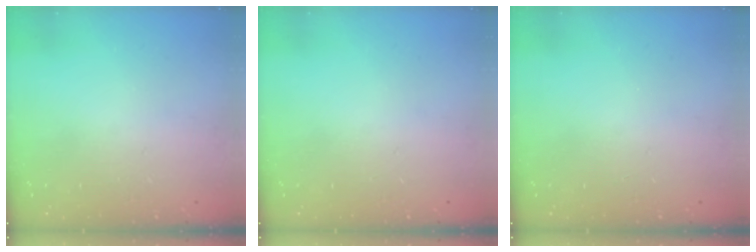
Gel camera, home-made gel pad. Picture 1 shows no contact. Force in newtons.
{"total": 0.0}
{"total": 0.0}